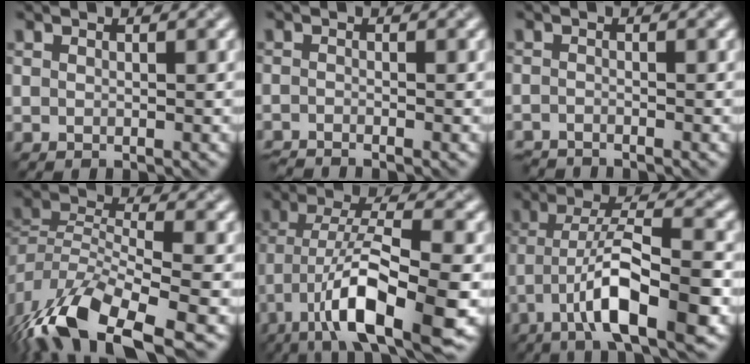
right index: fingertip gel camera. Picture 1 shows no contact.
{"total": 2.2, "force": [-2.0, 0.1, 0.9], "torque": [-0.026, -0.006, -0.047]}
{"total": 2.3, "force": [-2.3, 0.0, 0.4], "torque": [-0.017, -0.008, -0.049]}
{"total": 9.8, "force": [-5.5, 4.2, 7.0], "torque": [-0.131, -0.003, -0.111]}
{"total": 10.5, "force": [-4.8, 3.0, 8.9], "torque": [-0.157, 0.009, -0.086]}
{"total": 9.2, "force": [-4.1, 2.4, 7.9], "torque": [-0.132, 0.021, -0.073]}